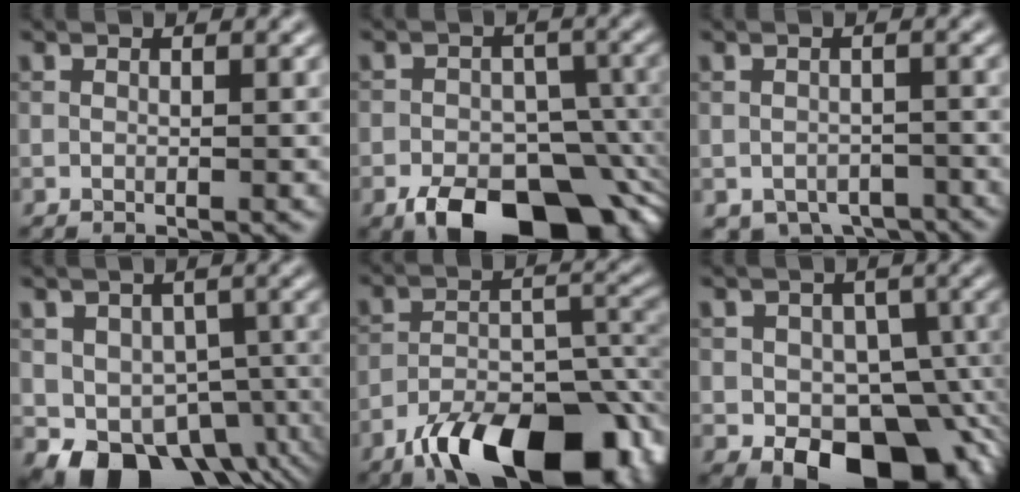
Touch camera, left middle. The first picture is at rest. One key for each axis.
{"total": 13.0, "fx": -7.1, "fy": 7.3, "fz": 8.0, "tx": -0.115, "ty": -0.020, "tz": -0.104}
{"total": 4.1, "fx": -2.8, "fy": 2.5, "fz": 1.5, "tx": -0.012, "ty": -0.018, "tz": -0.038}
{"total": 9.3, "fx": -4.4, "fy": 6.2, "fz": 5.3, "tx": -0.077, "ty": -0.016, "tz": -0.061}
{"total": 13.4, "fx": -9.0, "fy": 5.4, "fz": 8.3, "tx": -0.130, "ty": -0.009, "tz": -0.149}
{"total": 12.2, "fx": -4.6, "fy": 8.2, "fz": 7.7, "tx": -0.065, "ty": -0.007, "tz": -0.071}